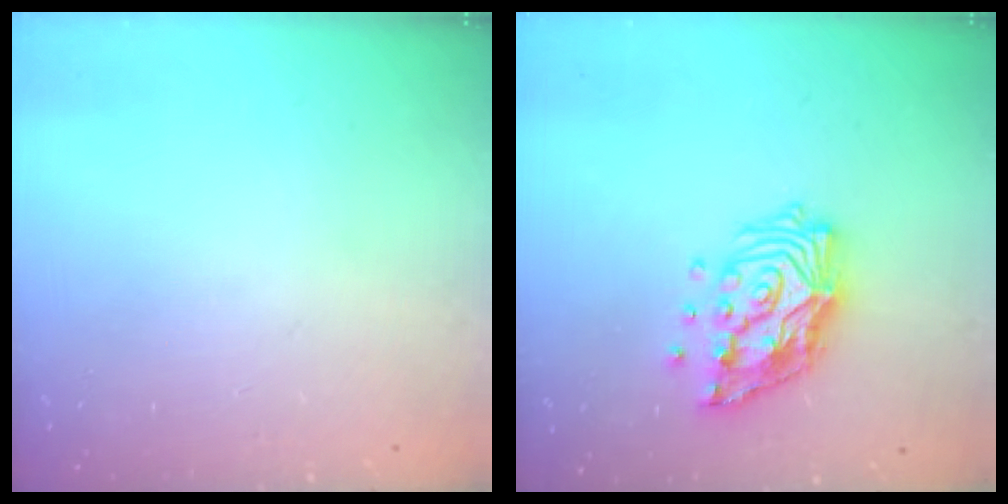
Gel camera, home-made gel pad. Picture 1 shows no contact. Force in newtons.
{"total": 15.4, "press": 15.3, "slide": 2.1}